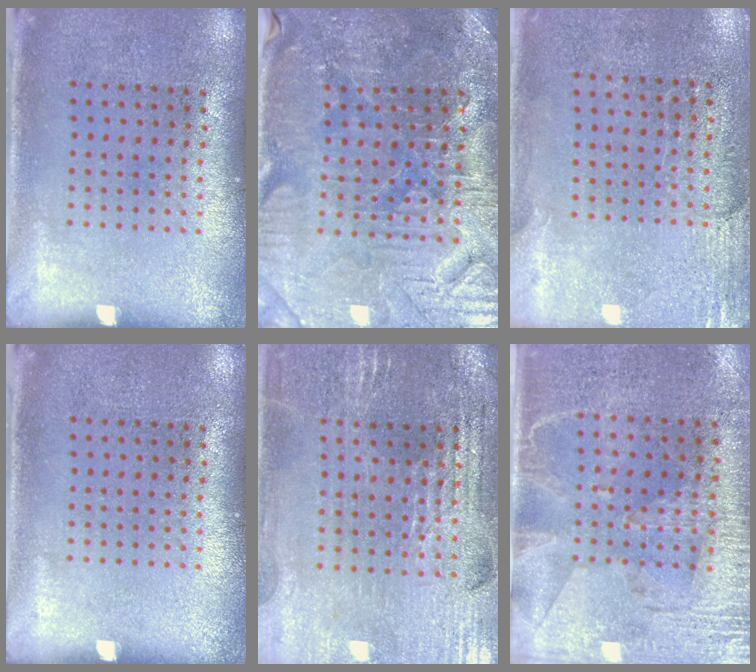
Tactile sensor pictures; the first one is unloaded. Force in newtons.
{"total": 3.5, "press": 3.5, "slide": 0.5}
{"total": 2.6, "press": 2.3, "slide": 1.2}
{"total": 0.0}
{"total": 2.9, "press": 2.8, "slide": 0.5}
{"total": 2.9, "press": 2.6, "slide": 1.4}